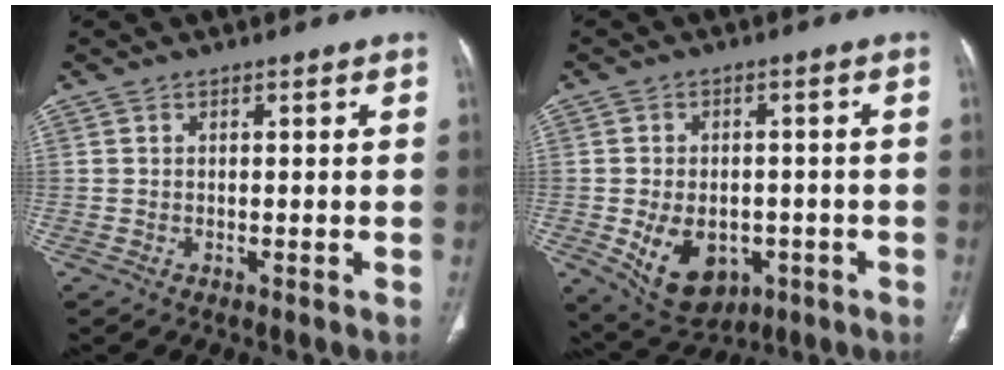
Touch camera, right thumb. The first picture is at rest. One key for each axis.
{"total": 11.7, "fx": -3.6, "fy": 8.3, "fz": 7.4, "tx": -0.104, "ty": 0.010, "tz": -0.034}